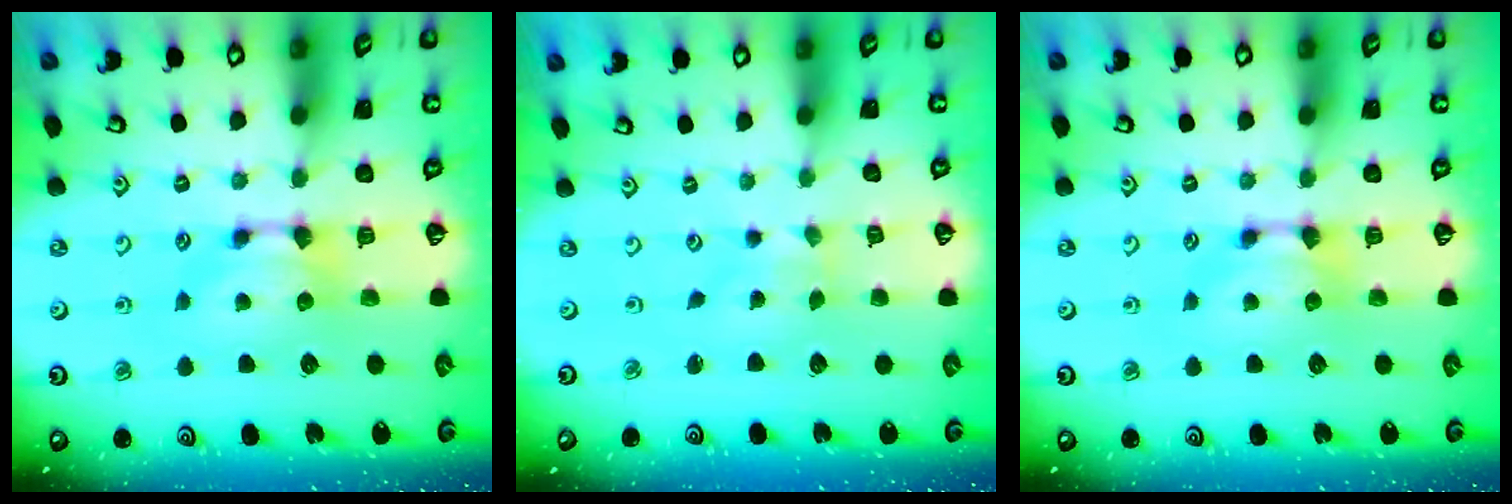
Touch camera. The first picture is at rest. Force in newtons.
{"total": 3.0, "press": 2.9, "slide": 0.8}
{"total": 0.0}